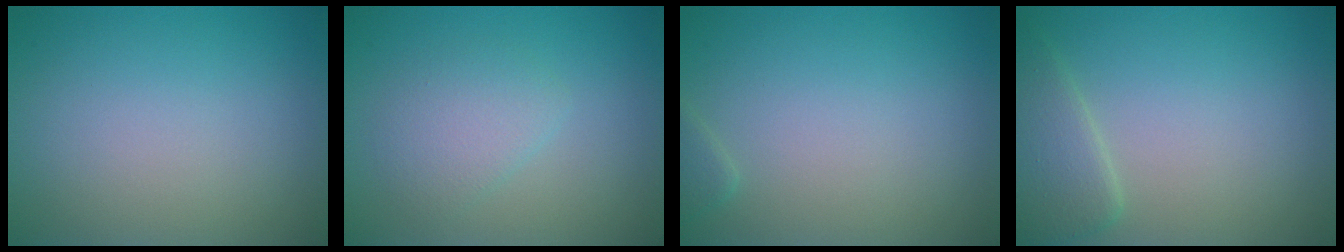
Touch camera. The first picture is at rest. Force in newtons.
{"total": 2.4, "press": 2.4, "slide": 0.1}
{"total": 0.8, "press": 0.8, "slide": 0.0}
{"total": 3.0, "press": 2.9, "slide": 0.2}